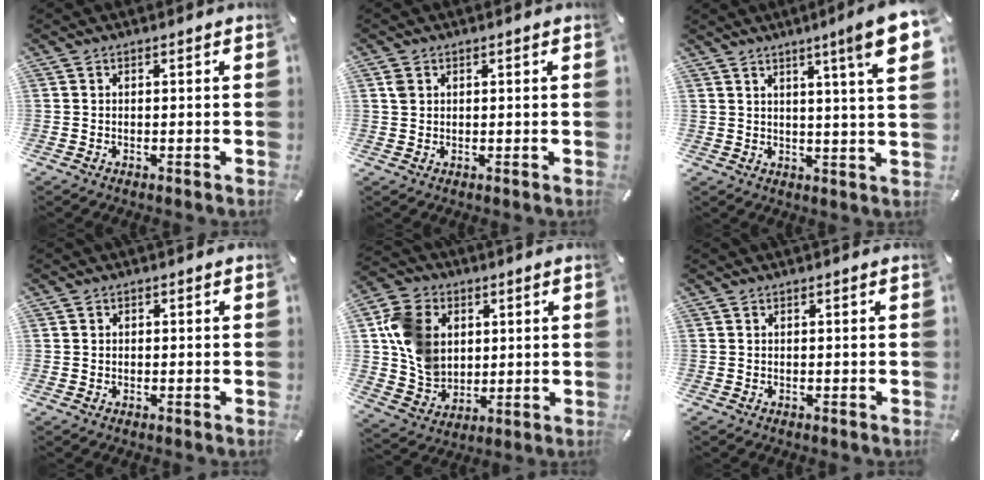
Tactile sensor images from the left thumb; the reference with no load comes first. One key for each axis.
{"total": 1.8, "fx": 0.6, "fy": 1.6, "fz": 0.4, "tx": -0.003, "ty": 0.001, "tz": 0.009}
{"total": 10.8, "fx": 5.6, "fy": 0.5, "fz": 9.2, "tx": -0.133, "ty": -0.028, "tz": 0.083}
{"total": 0.8, "fx": -0.1, "fy": 0.8, "fz": -0.2, "tx": 0.004, "ty": 0.006, "tz": -0.004}
{"total": 12.5, "fx": 2.7, "fy": 10.8, "fz": 5.5, "tx": -0.127, "ty": 0.008, "tz": 0.057}
{"total": 0.0}